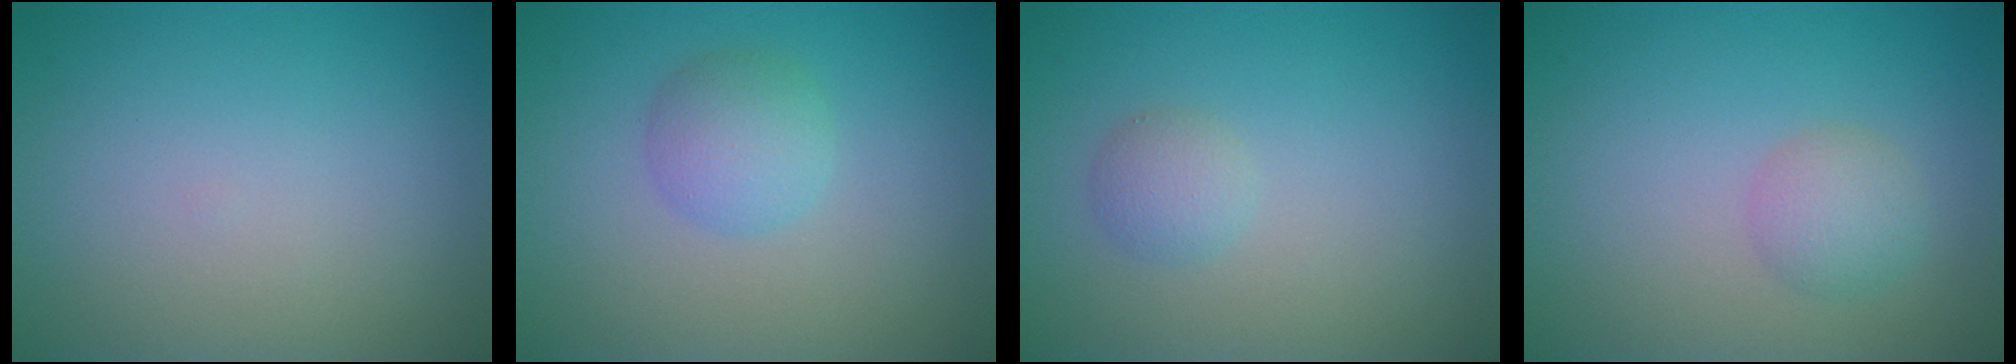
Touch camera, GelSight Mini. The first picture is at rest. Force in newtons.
{"total": 2.6, "press": 2.6, "slide": 0.1}
{"total": 1.5, "press": 1.5, "slide": 0.0}
{"total": 2.1, "press": 2.1, "slide": 0.1}